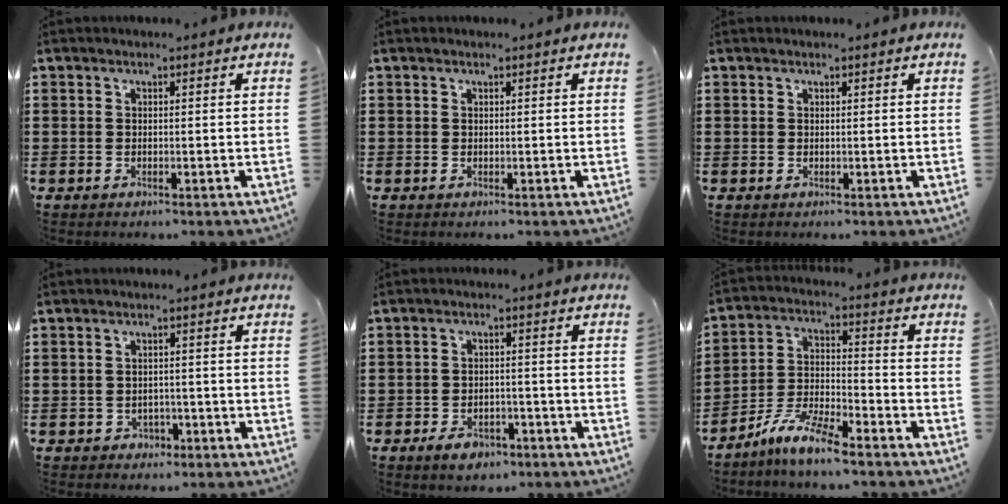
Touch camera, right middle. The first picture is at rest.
{"total": 0.0}
{"total": 0.0}
{"total": 1.4, "force": [-1.1, 1.0, 0.1], "torque": [-0.010, 0.000, -0.025]}
{"total": 3.4, "force": [-2.6, 1.7, 1.4], "torque": [-0.024, 0.009, -0.052]}
{"total": 8.2, "force": [-7.0, 0.9, 4.1], "torque": [-0.094, 0.000, -0.138]}